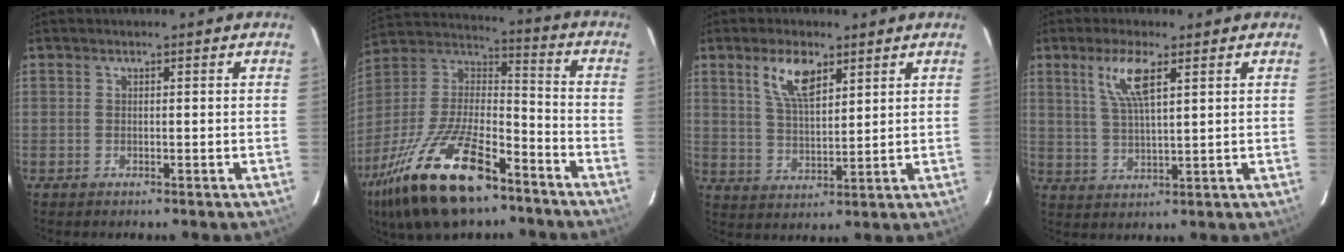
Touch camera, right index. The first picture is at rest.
{"total": 25.2, "force": [-15.6, 9.7, 17.2], "torque": [-0.350, -0.023, -0.273]}
{"total": 7.9, "force": [4.4, 3.3, 5.6], "torque": [-0.106, 0.008, 0.088]}
{"total": 7.1, "force": [3.4, 1.5, 6.1], "torque": [-0.121, 0.001, 0.070]}